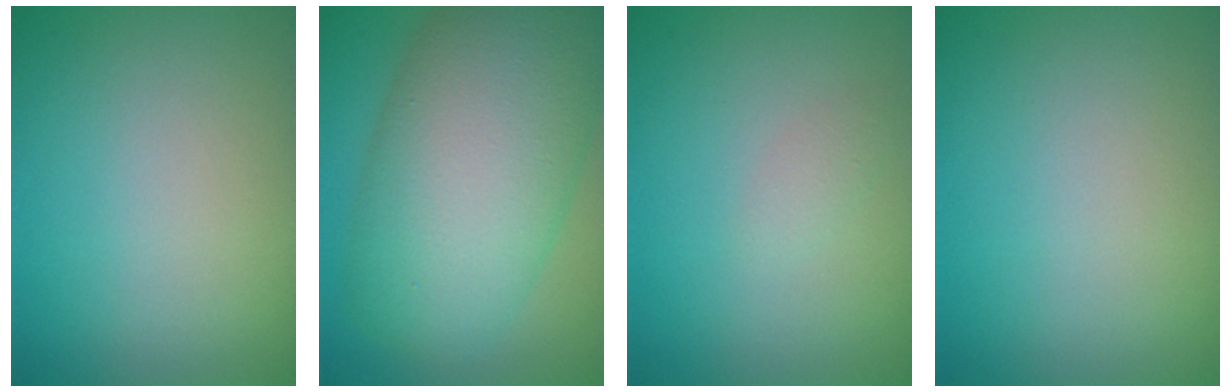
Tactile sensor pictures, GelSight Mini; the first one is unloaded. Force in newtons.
{"total": 12.3, "press": 12.3, "slide": 0.4}
{"total": 0.8, "press": 0.8, "slide": 0.0}
{"total": 0.0}